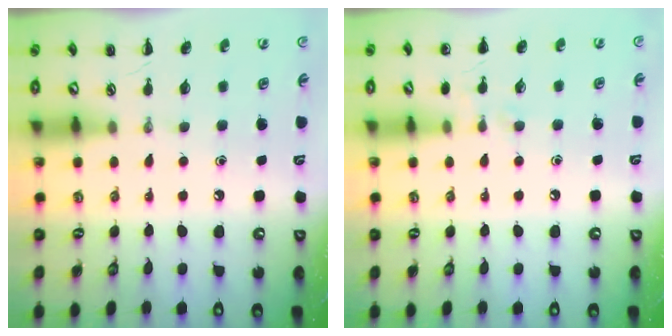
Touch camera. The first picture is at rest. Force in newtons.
{"total": 5.6, "press": 5.4, "slide": 1.6}